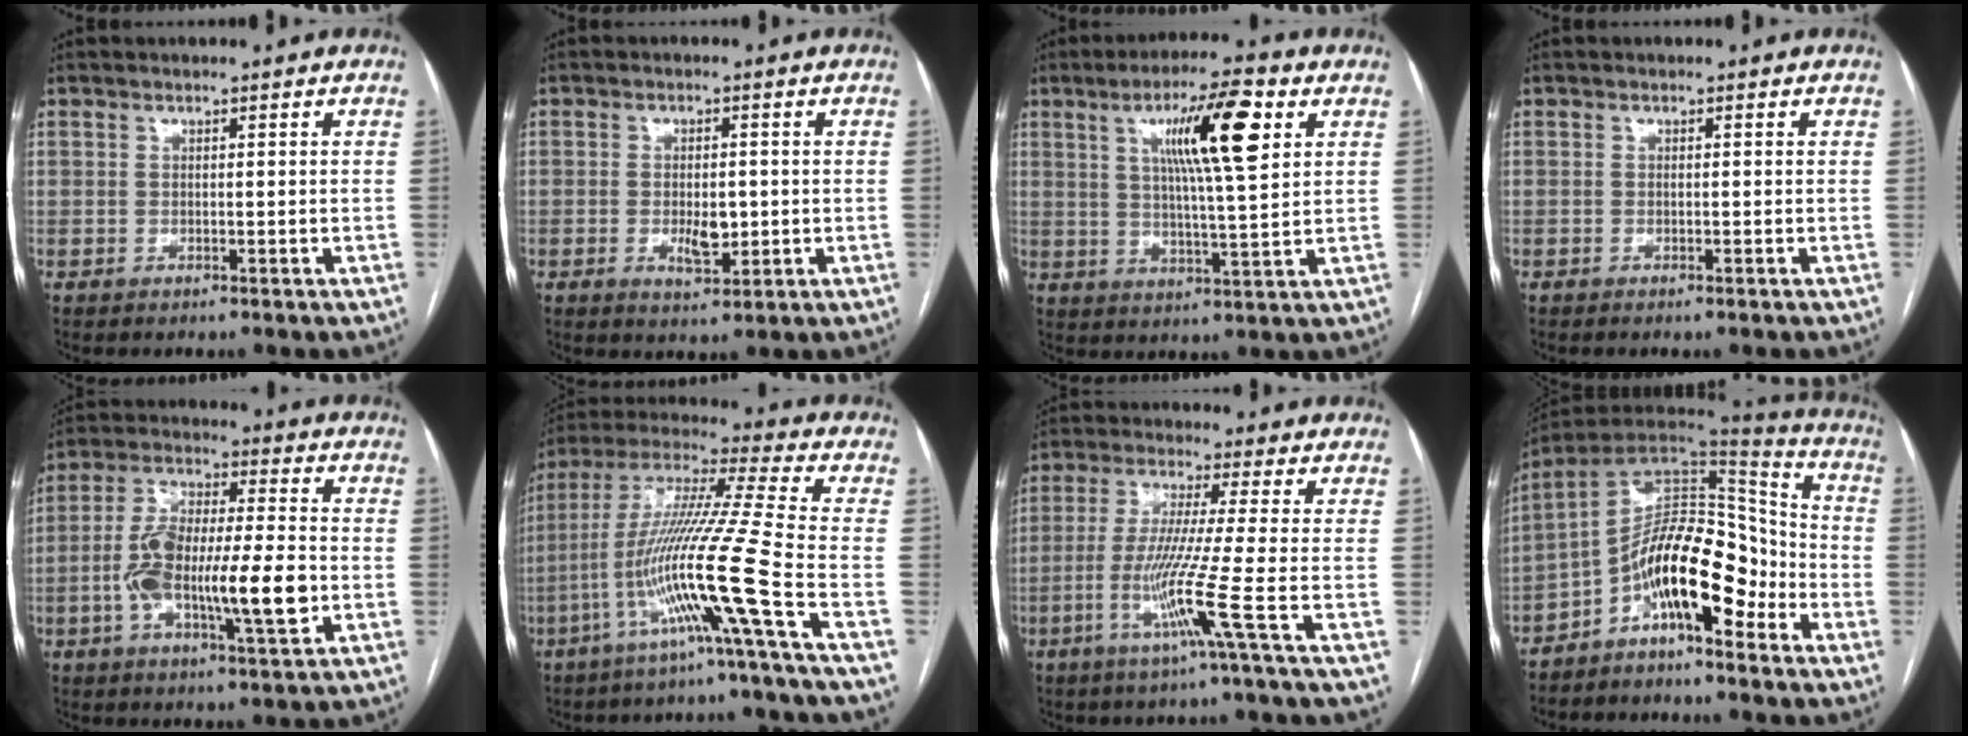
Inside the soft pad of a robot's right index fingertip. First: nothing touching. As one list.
[{"total": 4.3, "force": [-0.6, 1.9, 3.8], "torque": [-0.062, -0.001, -0.002]}, {"total": 12.2, "force": [4.6, 0.8, 11.3], "torque": [-0.189, 0.008, 0.073]}, {"total": 0.6, "force": [-0.3, -0.1, 0.5], "torque": [-0.011, 0.001, -0.007]}, {"total": 15.5, "force": [-3.1, 3.2, 14.8], "torque": [-0.276, 0.008, -0.052]}, {"total": 16.9, "force": [-6.8, -2.8, 15.2], "torque": [-0.306, -0.011, -0.134]}, {"total": 9.5, "force": [-3.6, -2.5, 8.5], "torque": [-0.169, -0.026, -0.077]}, {"total": 13.5, "force": [-6.5, 4.5, 11.0], "torque": [-0.182, 0.039, -0.109]}]